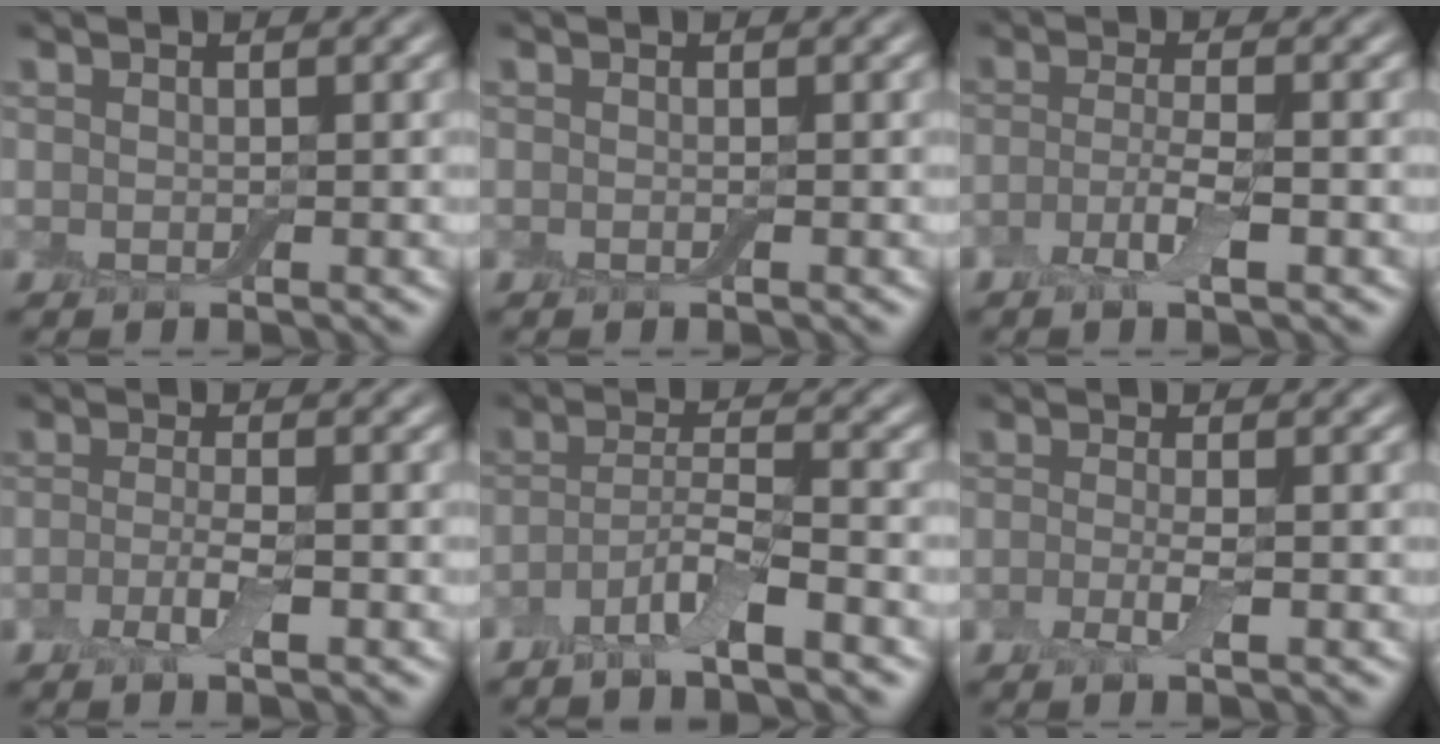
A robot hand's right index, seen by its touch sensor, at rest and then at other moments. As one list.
[{"total": 0.0}, {"total": 2.5, "force": [-1.2, 0.6, 2.1], "torque": [-0.045, 0.005, -0.029]}, {"total": 2.1, "force": [-1.0, 0.5, 1.8], "torque": [-0.037, 0.005, -0.025]}, {"total": 4.0, "force": [-2.6, 0.6, 3.0], "torque": [-0.058, 0.000, -0.057]}, {"total": 1.7, "force": [-0.6, 0.4, 1.5], "torque": [-0.033, 0.001, -0.016]}]